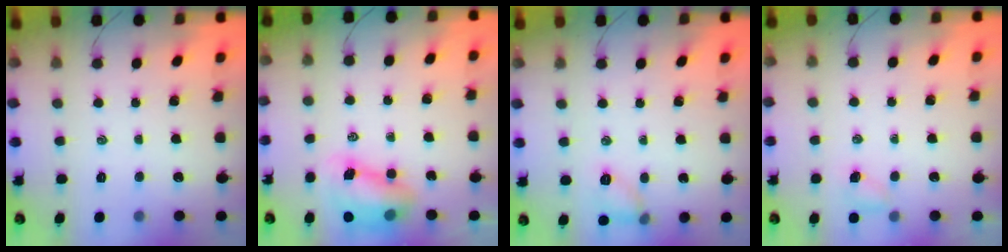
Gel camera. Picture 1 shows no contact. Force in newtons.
{"total": 8.0, "press": 7.8, "slide": 1.7}
{"total": 7.2, "press": 7.2, "slide": 0.6}
{"total": 3.6, "press": 3.4, "slide": 1.1}